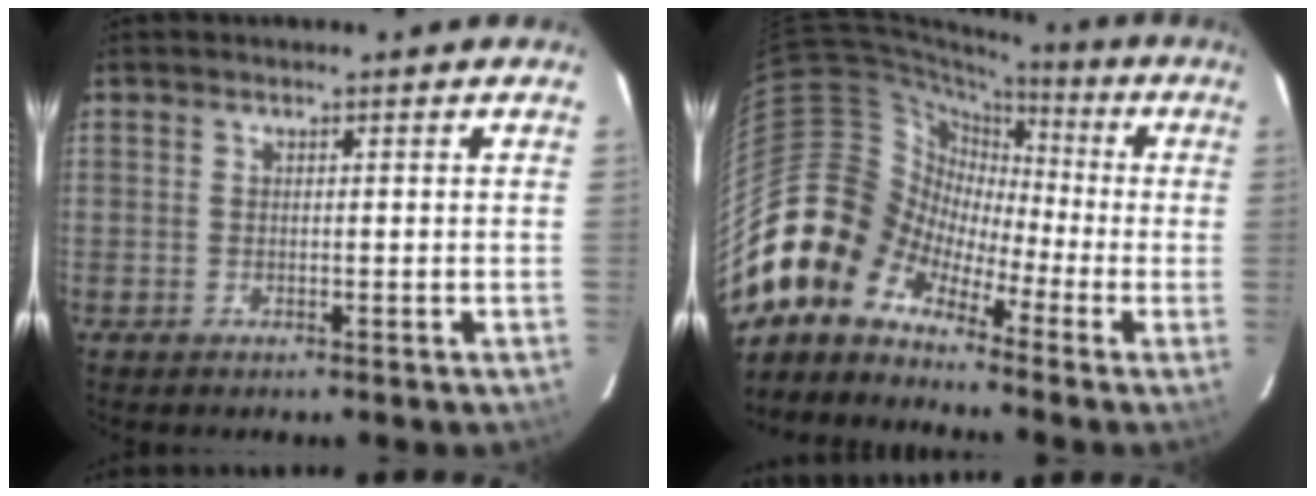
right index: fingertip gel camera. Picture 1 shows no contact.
{"total": 12.4, "force": [-8.0, 9.1, 2.7], "torque": [-0.068, 0.035, -0.178]}